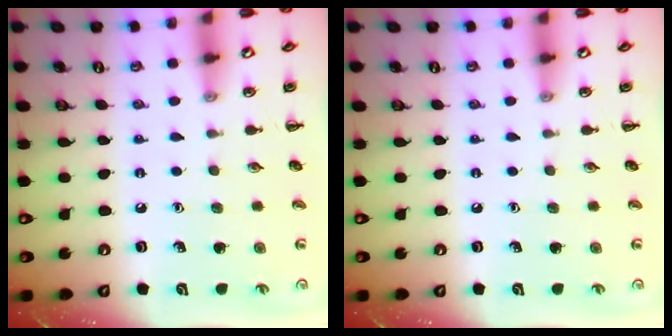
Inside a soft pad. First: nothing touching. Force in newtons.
{"total": 0.0}